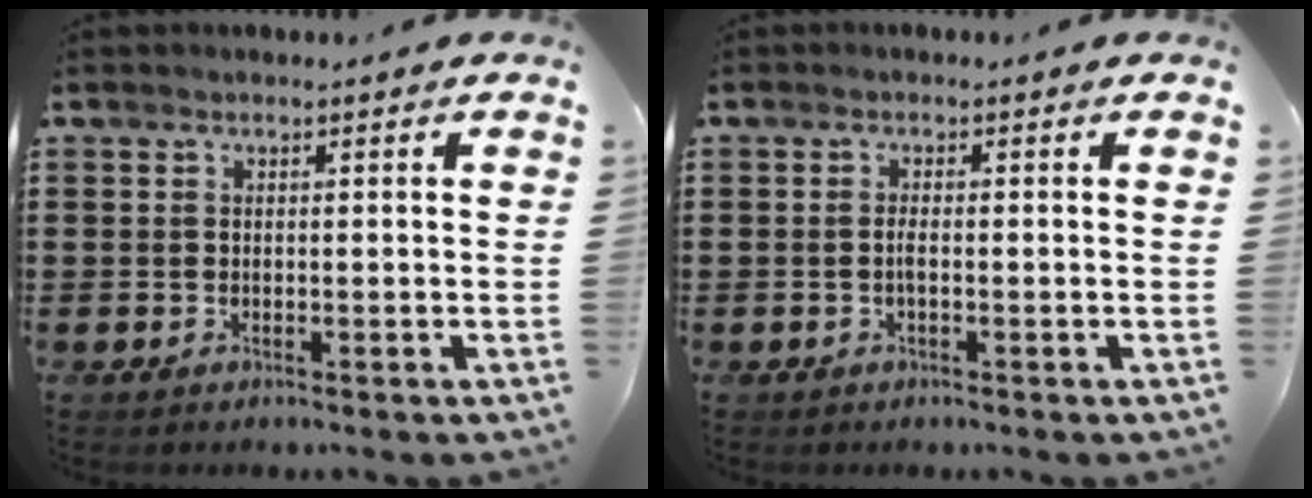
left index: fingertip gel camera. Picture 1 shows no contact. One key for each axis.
{"total": 1.4, "fx": -0.4, "fy": 0.2, "fz": 1.3, "tx": -0.026, "ty": 0.000, "tz": -0.006}